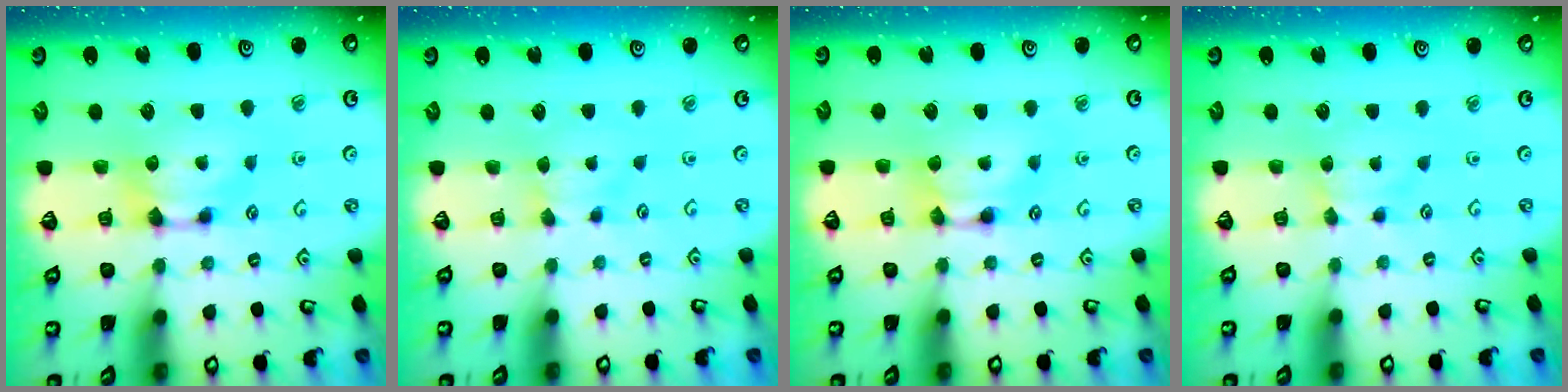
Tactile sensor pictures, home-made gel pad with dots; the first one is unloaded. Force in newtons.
{"total": 2.5, "press": 2.5, "slide": 0.5}
{"total": 1.6, "press": 1.6, "slide": 0.2}
{"total": 1.8, "press": 1.8, "slide": 0.4}